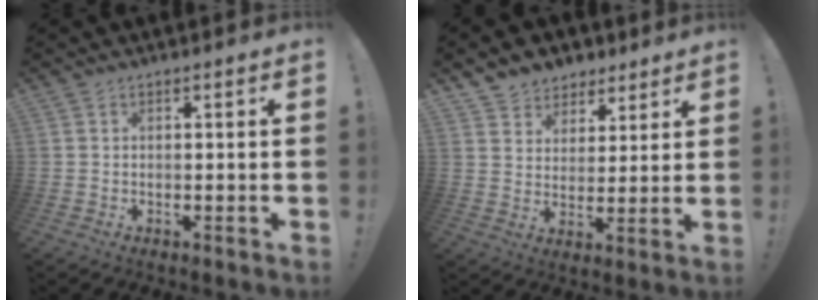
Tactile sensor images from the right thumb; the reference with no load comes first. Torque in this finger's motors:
{"motor_torque": [0.01, 0.13, 0.70, 0.67, 0.00]}